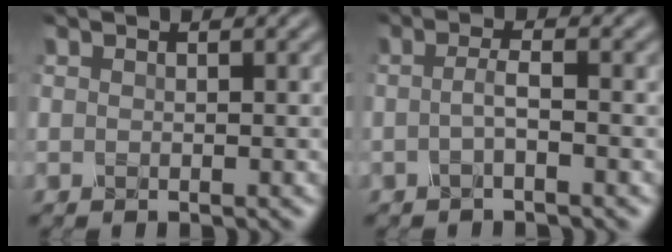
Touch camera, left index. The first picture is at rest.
{"total": 1.5, "force": [-0.8, 0.1, 1.3], "torque": [-0.028, 0.004, -0.020]}